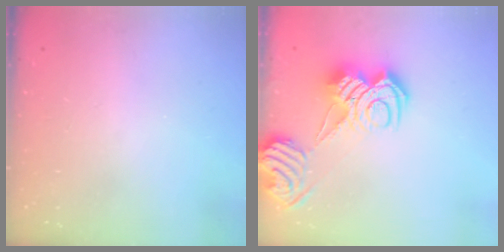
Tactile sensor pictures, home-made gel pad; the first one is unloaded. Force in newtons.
{"total": 10.5, "press": 10.4, "slide": 0.9}